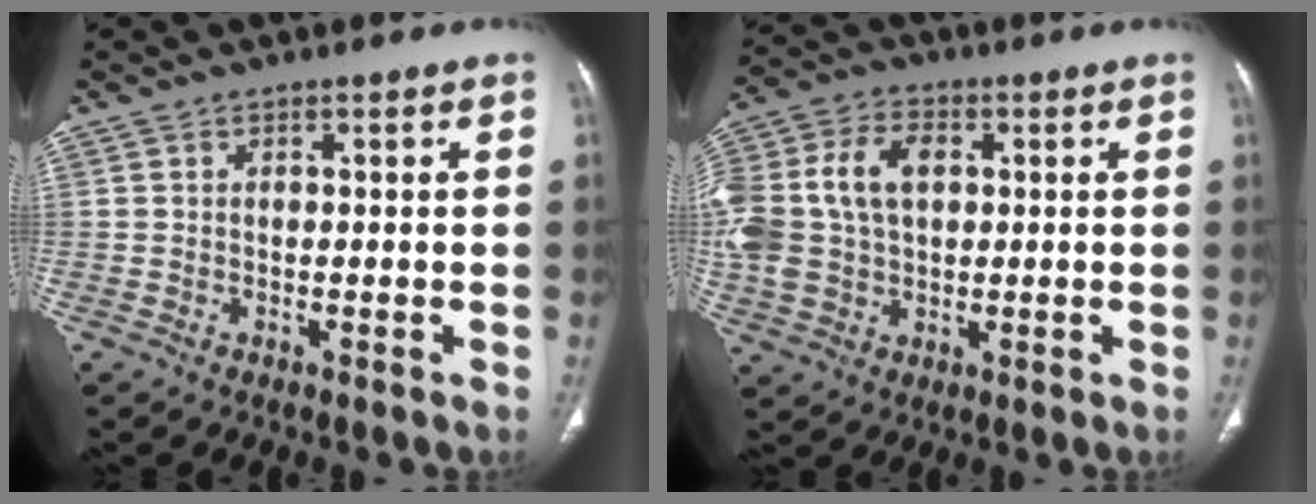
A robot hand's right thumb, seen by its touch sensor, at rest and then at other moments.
{"total": 19.4, "force": [2.8, 13.7, 13.5], "torque": [-0.325, 0.027, 0.058]}